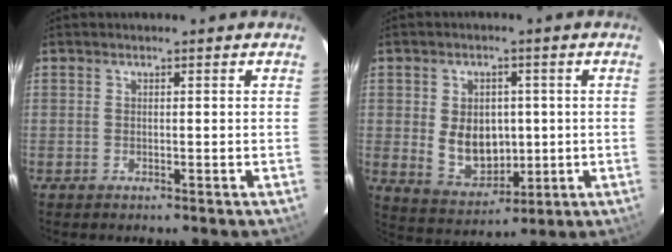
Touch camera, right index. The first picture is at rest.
{"total": 10.1, "force": [-0.1, 7.2, 7.1], "torque": [-0.144, -0.002, 0.019]}